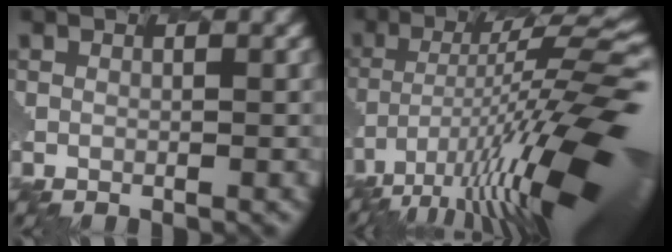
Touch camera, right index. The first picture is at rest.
{"total": 14.6, "force": [-5.3, 3.2, 13.2], "torque": [-0.221, 0.020, -0.102]}